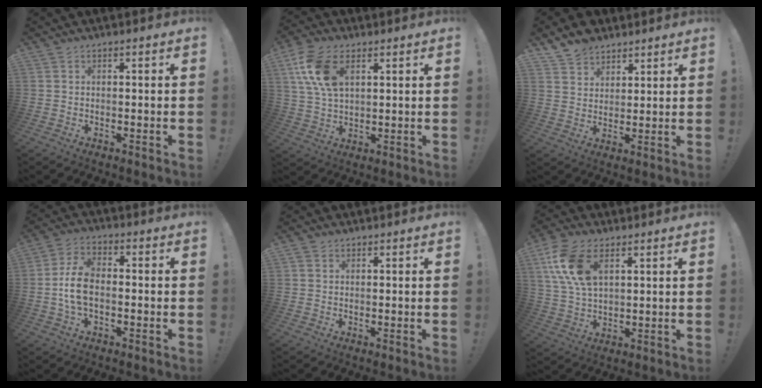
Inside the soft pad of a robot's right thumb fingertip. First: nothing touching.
{"total": 12.4, "force": [5.2, 7.1, 8.7], "torque": [-0.177, -0.006, 0.097]}
{"total": 7.2, "force": [5.9, 4.1, 1.1], "torque": [-0.021, -0.041, 0.114]}
{"total": 9.2, "force": [-1.5, 5.2, 7.5], "torque": [-0.160, 0.010, -0.022]}
{"total": 1.0, "force": [0.6, 0.7, 0.2], "torque": [-0.004, 0.000, 0.012]}
{"total": 13.2, "force": [5.6, 7.4, 9.3], "torque": [-0.205, -0.009, 0.107]}